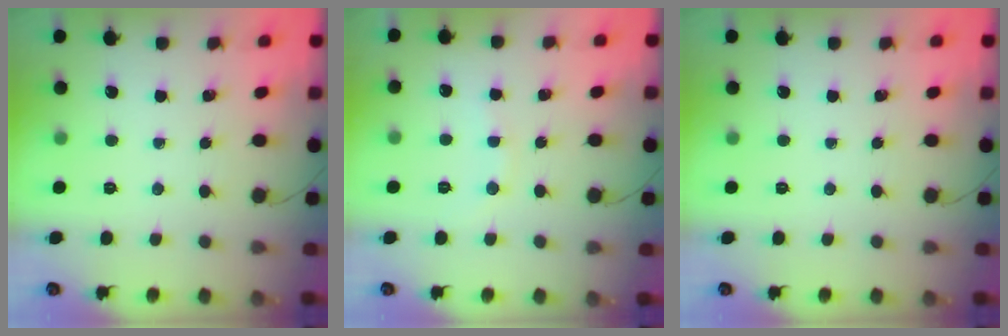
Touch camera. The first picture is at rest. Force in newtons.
{"total": 5.9, "press": 5.8, "slide": 1.2}
{"total": 0.0}